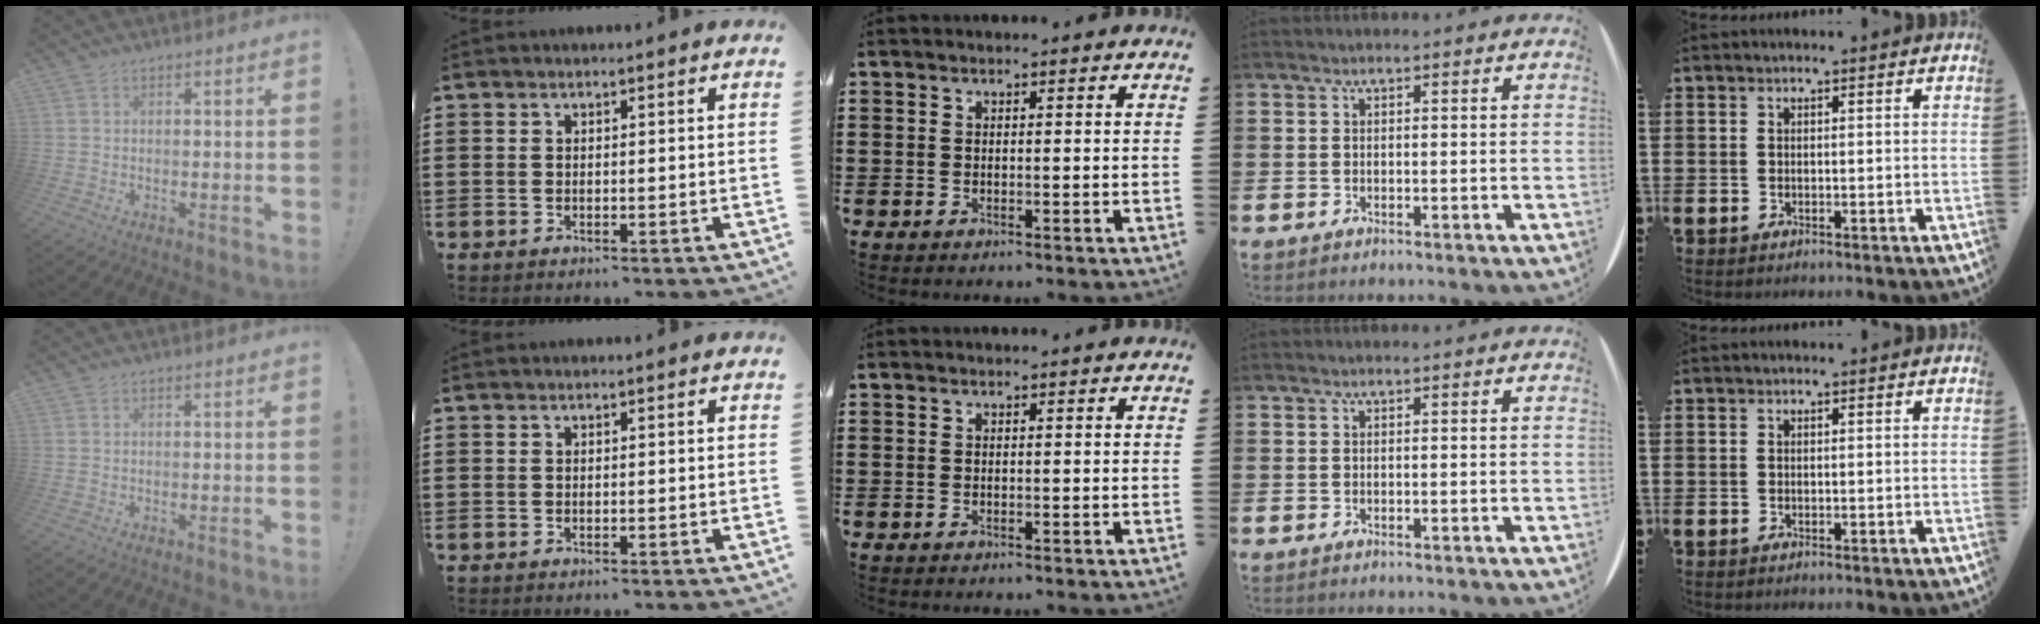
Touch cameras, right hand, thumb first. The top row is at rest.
{}